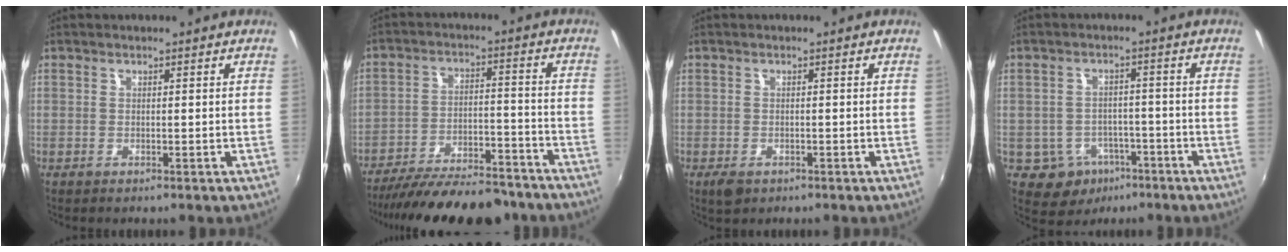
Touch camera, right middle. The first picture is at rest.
{"total": 21.1, "force": [-18.2, 5.4, 9.3], "torque": [-0.177, -0.021, -0.257]}
{"total": 2.8, "force": [-1.6, 1.7, 1.5], "torque": [-0.031, -0.009, -0.025]}
{"total": 7.1, "force": [-3.9, 5.7, 1.6], "torque": [-0.037, 0.017, -0.041]}